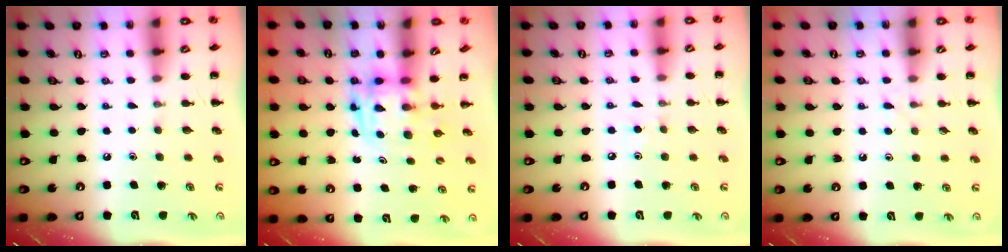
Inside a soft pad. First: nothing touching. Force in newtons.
{"total": 3.9, "press": 3.8, "slide": 0.7}
{"total": 2.5, "press": 2.3, "slide": 0.9}
{"total": 3.5, "press": 3.2, "slide": 1.4}